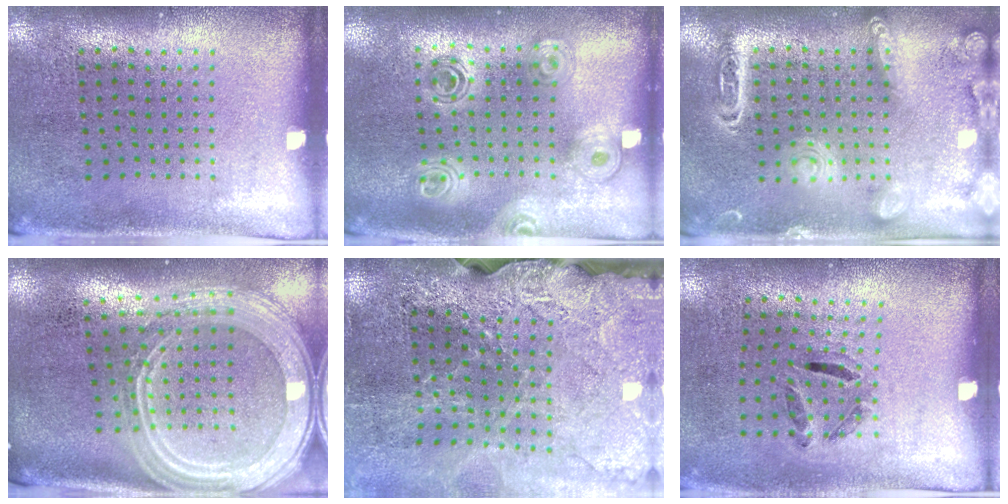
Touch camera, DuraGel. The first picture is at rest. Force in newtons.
{"total": 1.5, "press": 1.4, "slide": 0.7}
{"total": 3.5, "press": 3.5, "slide": 0.4}
{"total": 3.1, "press": 2.5, "slide": 1.8}
{"total": 3.4, "press": 3.0, "slide": 1.4}
{"total": 1.3, "press": 0.7, "slide": 1.1}